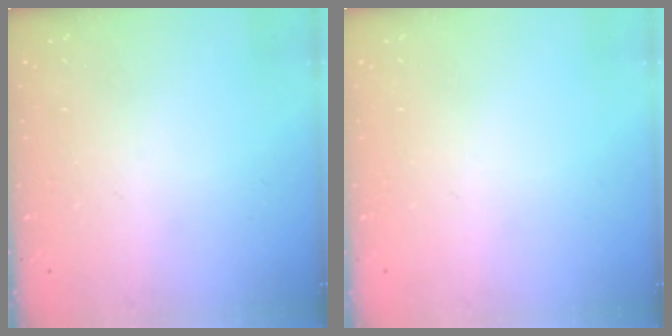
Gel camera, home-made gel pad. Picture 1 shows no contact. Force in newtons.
{"total": 0.0}